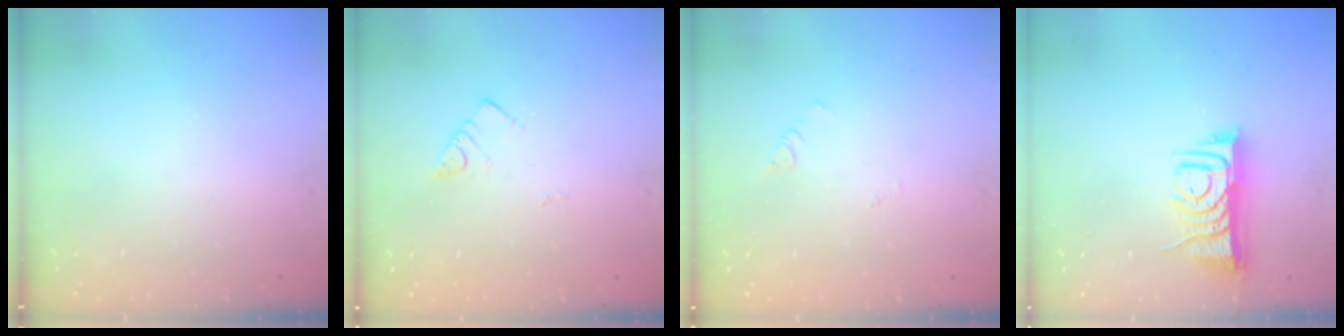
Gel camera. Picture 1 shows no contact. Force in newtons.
{"total": 2.9, "press": 2.9, "slide": 0.3}
{"total": 1.9, "press": 1.9, "slide": 0.4}
{"total": 8.0, "press": 8.0, "slide": 0.4}